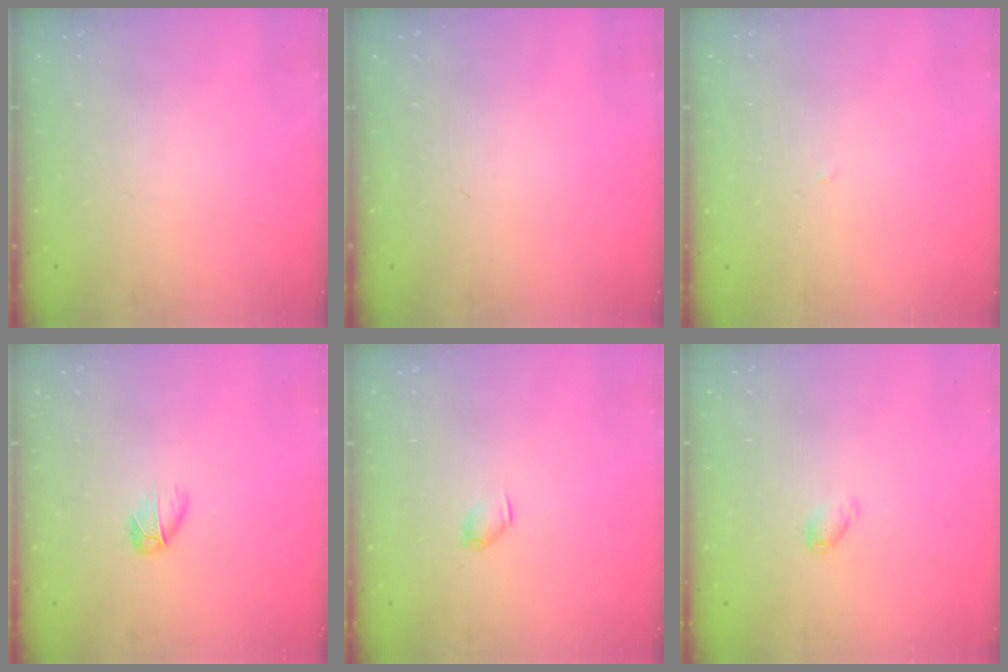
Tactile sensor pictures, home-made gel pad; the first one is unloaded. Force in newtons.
{"total": 0.0}
{"total": 1.8, "press": 1.8, "slide": 0.3}
{"total": 3.1, "press": 2.9, "slide": 0.9}
{"total": 2.8, "press": 2.7, "slide": 0.6}
{"total": 4.4, "press": 4.4, "slide": 0.7}